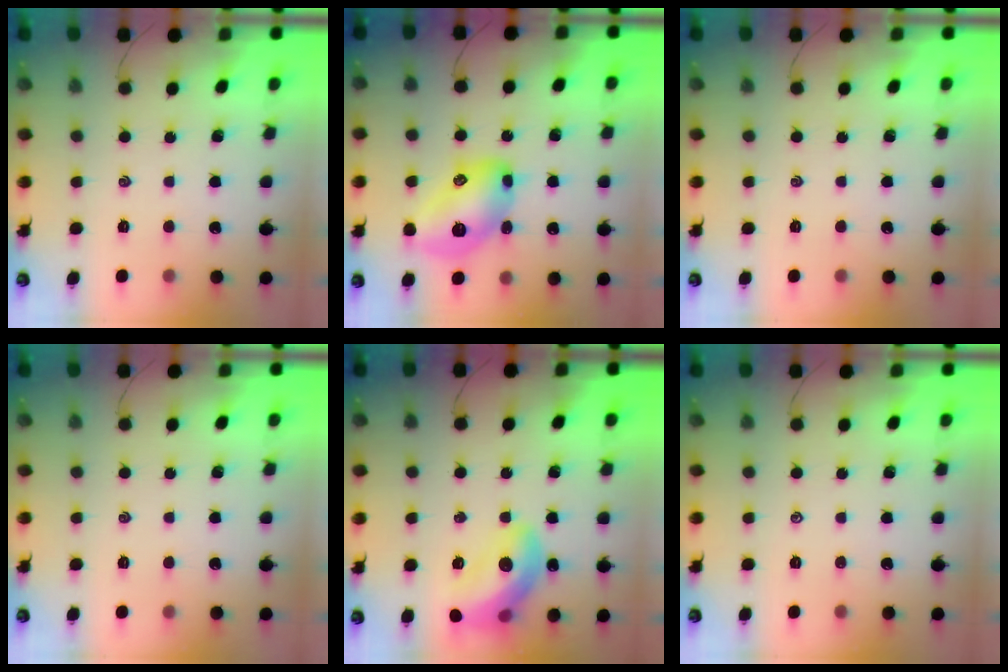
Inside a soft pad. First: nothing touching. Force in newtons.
{"total": 15.4, "press": 15.4, "slide": 0.7}
{"total": 0.0}
{"total": 0.0}
{"total": 16.3, "press": 16.2, "slide": 2.1}
{"total": 0.0}